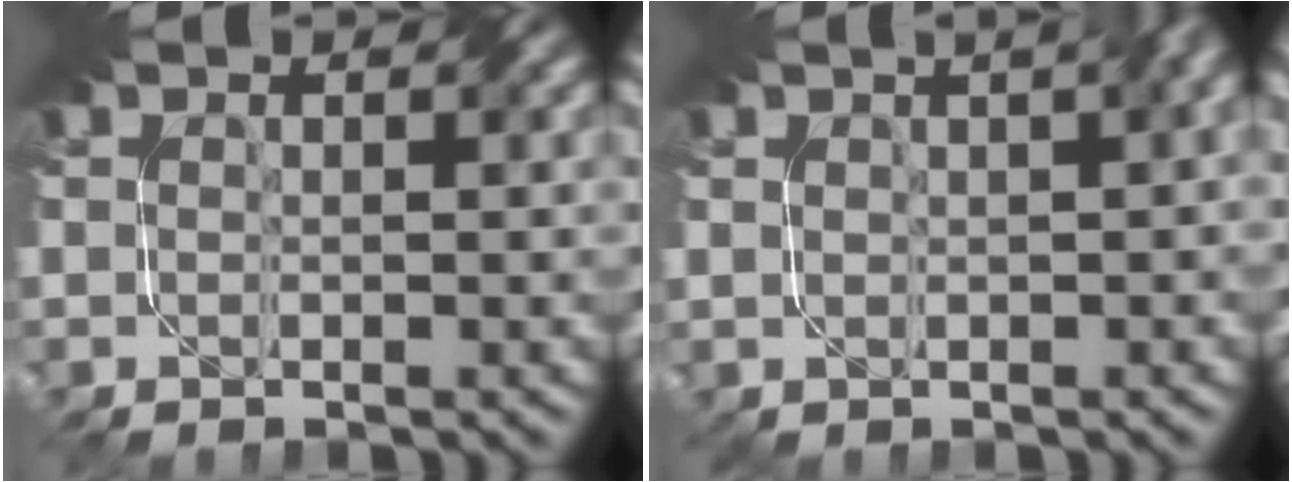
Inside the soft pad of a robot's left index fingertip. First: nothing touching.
{"total": 8.4, "force": [2.9, 4.3, 6.6], "torque": [-0.074, 0.031, 0.026]}